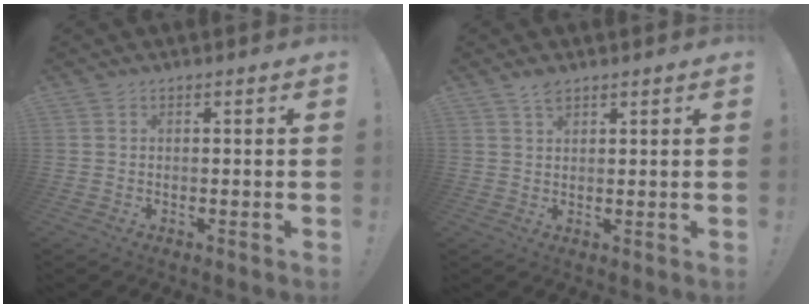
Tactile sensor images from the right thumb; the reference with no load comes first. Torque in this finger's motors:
{"motor_torque": [-0.40, 0.22, 0.03, -0.15, -0.01]}